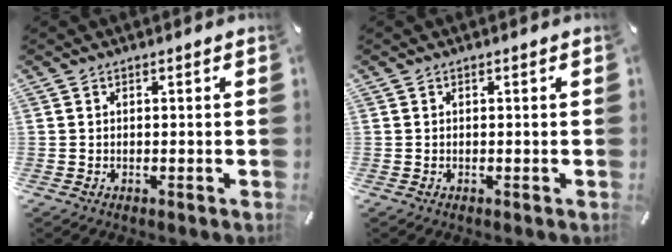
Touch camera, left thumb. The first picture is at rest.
{"total": 0.0}